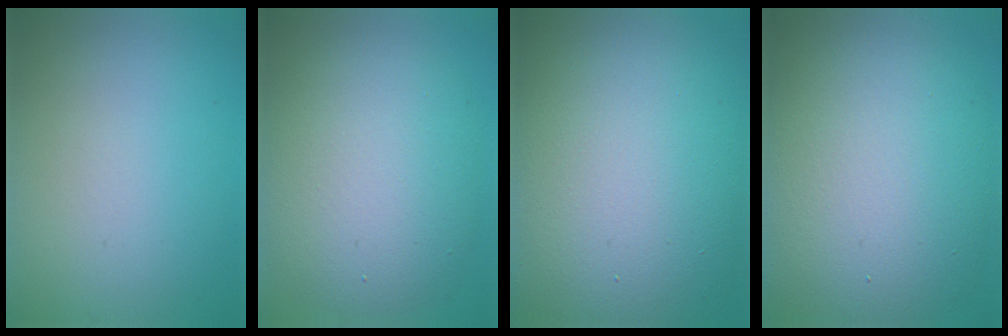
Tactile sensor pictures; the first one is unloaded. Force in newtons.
{"total": 8.7, "press": 8.7, "slide": 0.6}
{"total": 17.1, "press": 17.1, "slide": 1.0}
{"total": 13.1, "press": 13.1, "slide": 0.7}